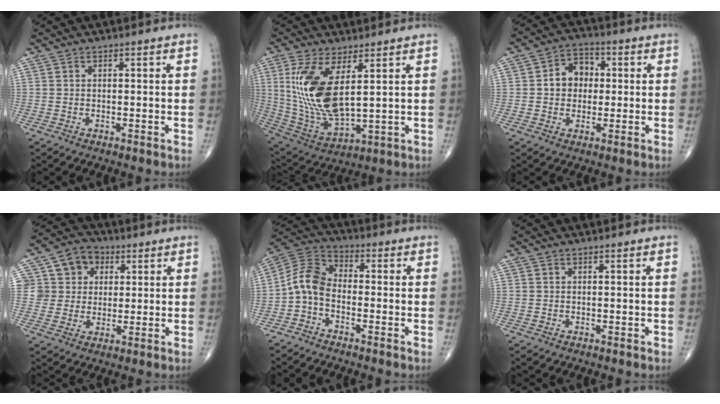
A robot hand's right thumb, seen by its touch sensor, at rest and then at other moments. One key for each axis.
{"total": 15.9, "fx": 4.2, "fy": 6.6, "fz": 13.9, "tx": -0.289, "ty": -0.026, "tz": 0.100}
{"total": 7.5, "fx": 0.6, "fy": 6.1, "fz": 4.3, "tx": -0.040, "ty": 0.017, "tz": 0.001}
{"total": 9.7, "fx": 2.9, "fy": 8.7, "fz": 3.0, "tx": -0.014, "ty": 0.007, "tz": 0.044}
{"total": 7.3, "fx": -2.2, "fy": 4.6, "fz": 5.2, "tx": -0.096, "ty": 0.037, "tz": -0.063}
{"total": 0.6, "fx": -0.3, "fy": 0.4, "fz": 0.4, "tx": -0.001, "ty": 0.001, "tz": -0.001}